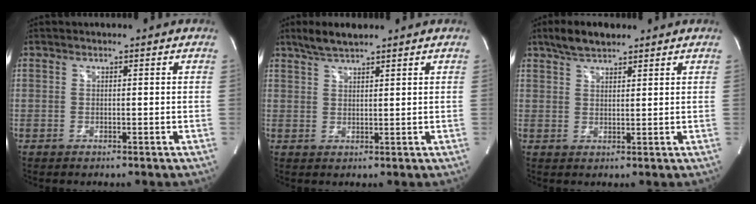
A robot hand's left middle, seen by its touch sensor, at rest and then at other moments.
{"total": 4.0, "force": [3.3, 0.5, 2.1], "torque": [-0.051, 0.012, 0.066]}
{"total": 4.9, "force": [3.8, 1.5, 2.6], "torque": [-0.060, 0.015, 0.072]}